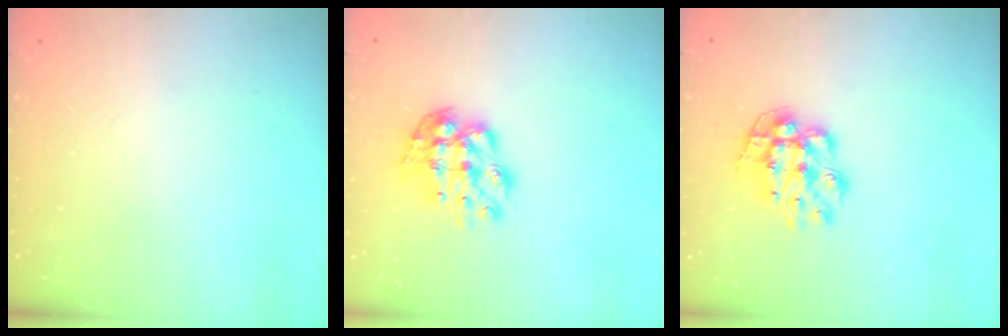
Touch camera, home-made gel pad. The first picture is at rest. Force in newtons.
{"total": 8.7, "press": 8.7, "slide": 0.8}
{"total": 9.4, "press": 9.4, "slide": 0.7}